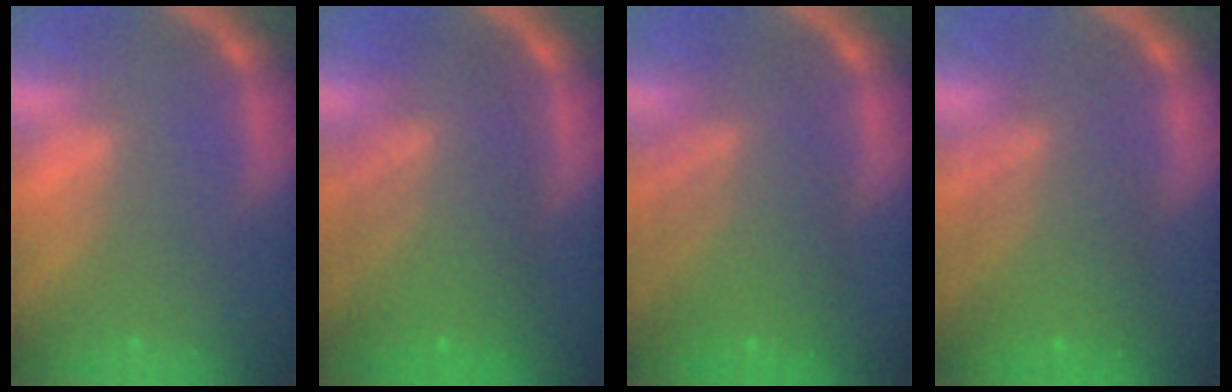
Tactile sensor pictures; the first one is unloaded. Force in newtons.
{"total": 8.6}
{"total": 7.6}
{"total": 6.6}